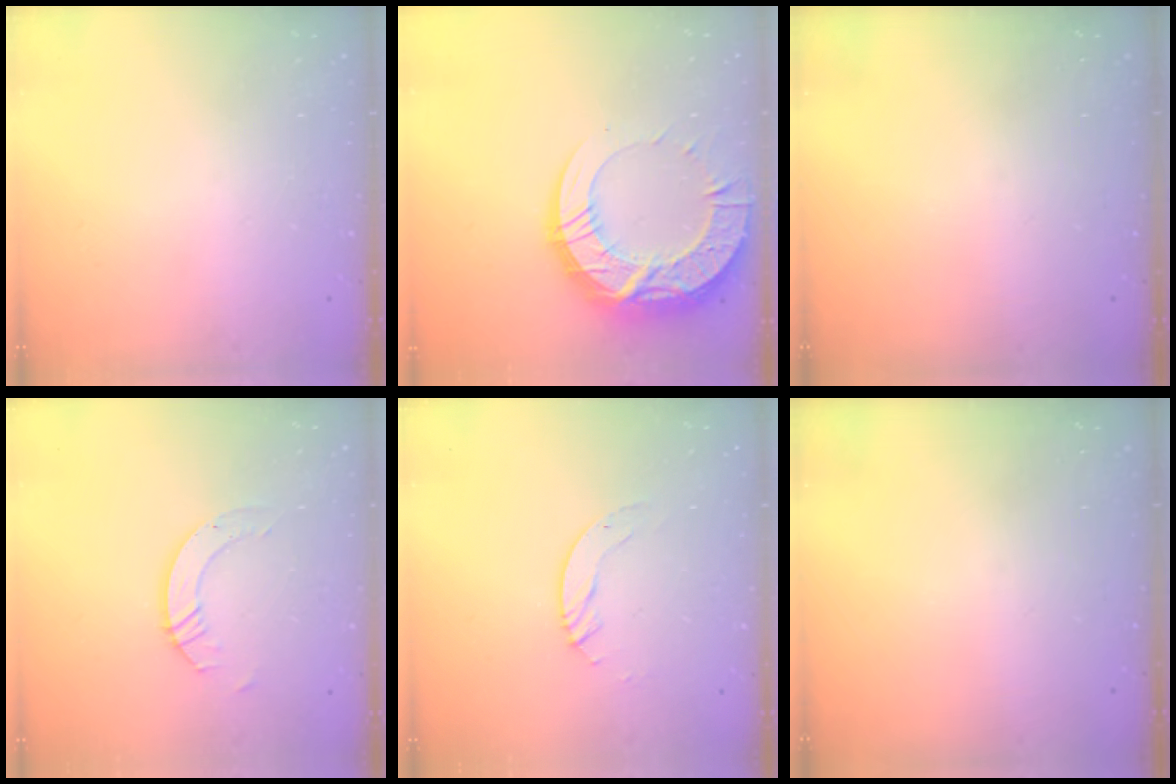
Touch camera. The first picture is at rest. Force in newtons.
{"total": 20.3, "press": 20.2, "slide": 1.7}
{"total": 0.0}
{"total": 5.0, "press": 5.0, "slide": 0.3}
{"total": 3.0, "press": 3.0, "slide": 0.2}
{"total": 0.0}